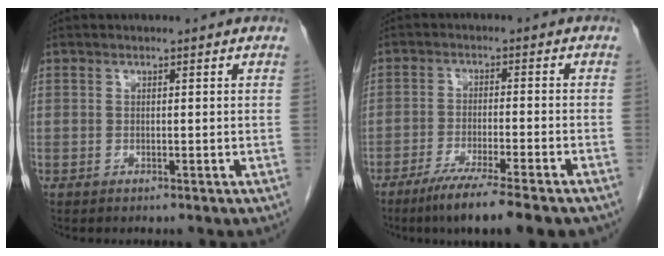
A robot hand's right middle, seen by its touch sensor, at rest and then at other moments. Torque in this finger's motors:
{"motor_torque": [1.12, -1.01, 0.17, 0.09]}